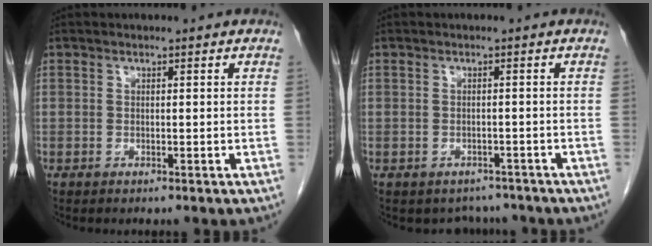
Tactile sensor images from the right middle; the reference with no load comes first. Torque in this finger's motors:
{"motor_torque": [0.01, -0.01, -0.03, -0.01]}